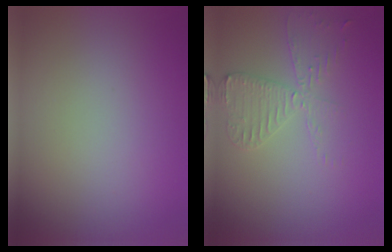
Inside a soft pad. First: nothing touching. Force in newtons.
{"total": 3.1, "press": 2.8, "slide": 1.3}